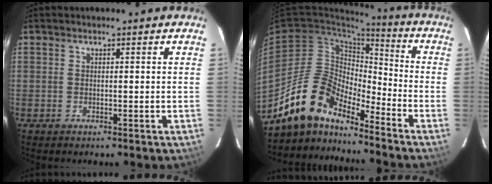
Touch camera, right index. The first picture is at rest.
{"total": 13.5, "force": [-12.0, 4.1, 4.9], "torque": [-0.096, 0.017, -0.234]}